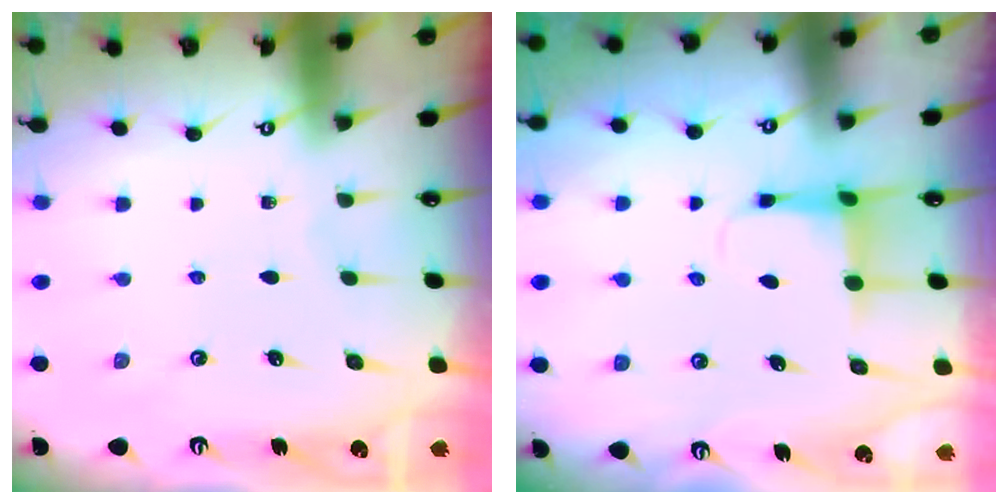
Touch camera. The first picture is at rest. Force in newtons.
{"total": 4.9, "press": 4.8, "slide": 0.9}